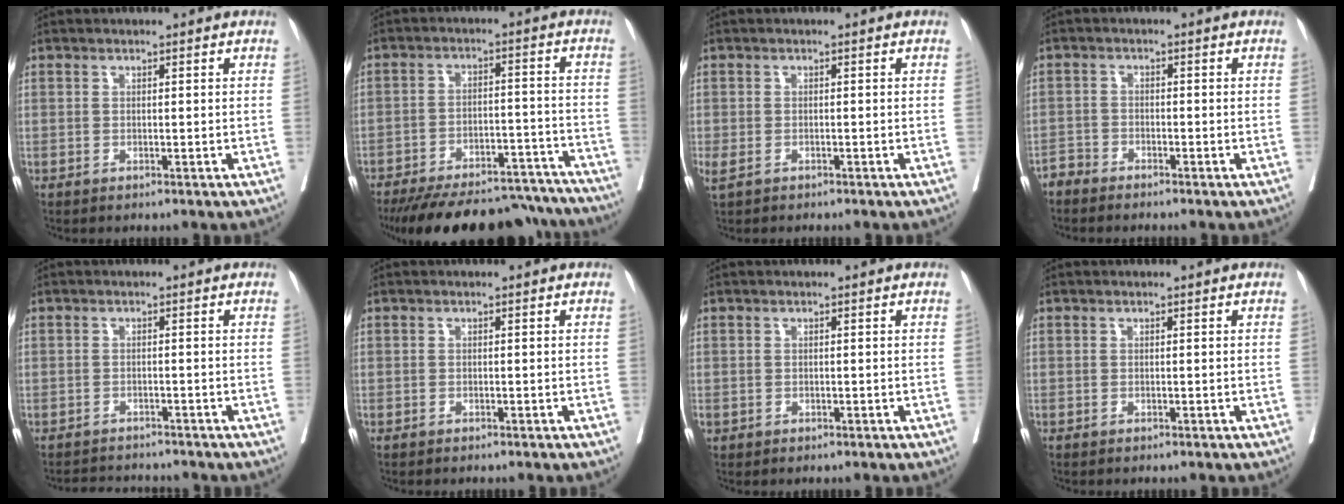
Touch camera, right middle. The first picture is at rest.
{"total": 25.3, "force": [-22.3, 7.2, 9.4], "torque": [-0.136, -0.007, -0.300]}
{"total": 2.2, "force": [-1.3, 1.0, 1.4], "torque": [-0.038, -0.005, -0.021]}
{"total": 2.0, "force": [-2.0, 0.3, -0.3], "torque": [0.012, -0.003, -0.042]}
{"total": 3.7, "force": [-3.6, 0.8, -0.1], "torque": [0.007, -0.008, -0.058]}
{"total": 0.0}
{"total": 0.6, "force": [-0.1, 0.5, 0.2], "torque": [0.000, 0.004, -0.002]}
{"total": 0.0}